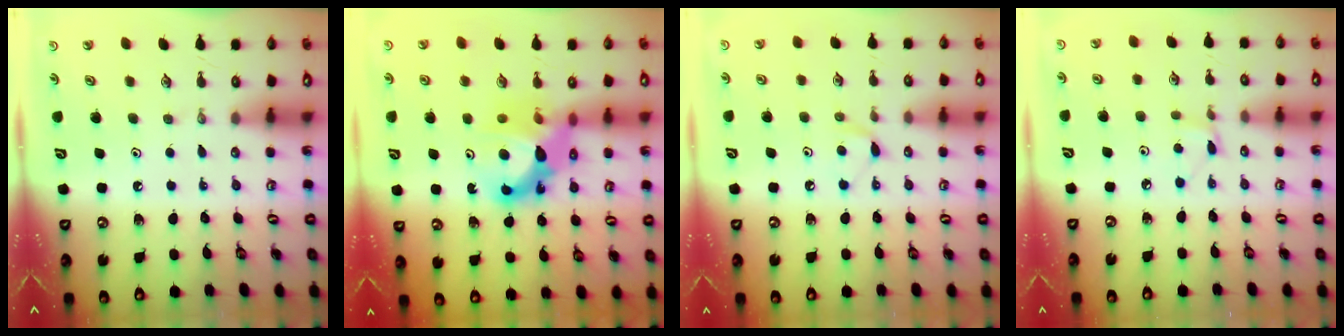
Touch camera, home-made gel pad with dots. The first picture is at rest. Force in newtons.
{"total": 12.7, "press": 12.7, "slide": 0.9}
{"total": 6.5, "press": 6.4, "slide": 0.7}
{"total": 3.5, "press": 3.5, "slide": 0.5}